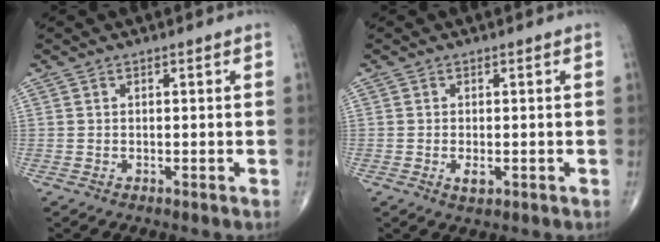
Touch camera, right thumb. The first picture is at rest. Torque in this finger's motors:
{"motor_torque": [-0.16, 0.46, 0.08, 0.27, 0.07]}